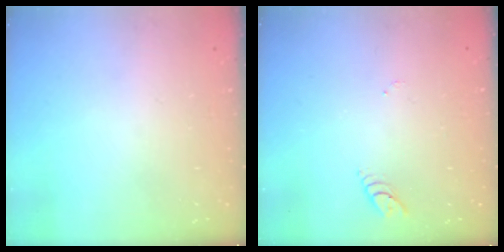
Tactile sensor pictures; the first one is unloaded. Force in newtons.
{"total": 2.9, "press": 2.8, "slide": 0.3}